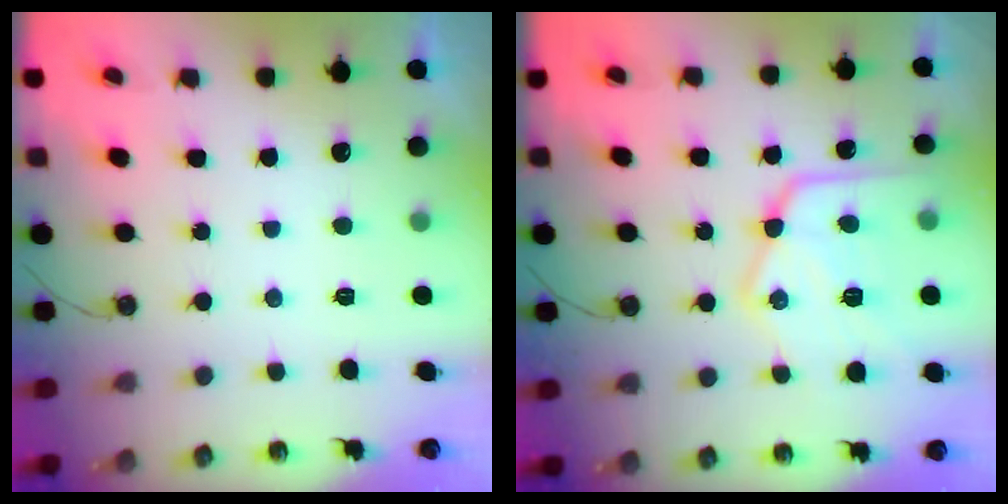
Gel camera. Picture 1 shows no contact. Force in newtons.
{"total": 20.6, "press": 20.6, "slide": 1.9}